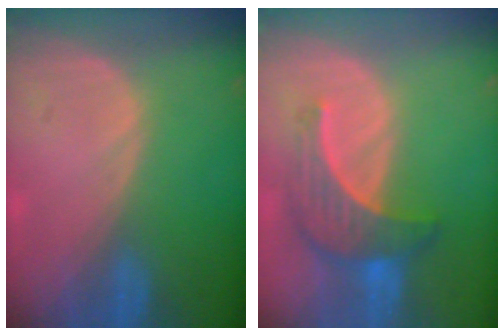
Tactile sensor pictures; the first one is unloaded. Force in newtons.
{"total": 7.1, "press": 6.8, "slide": 2.2}